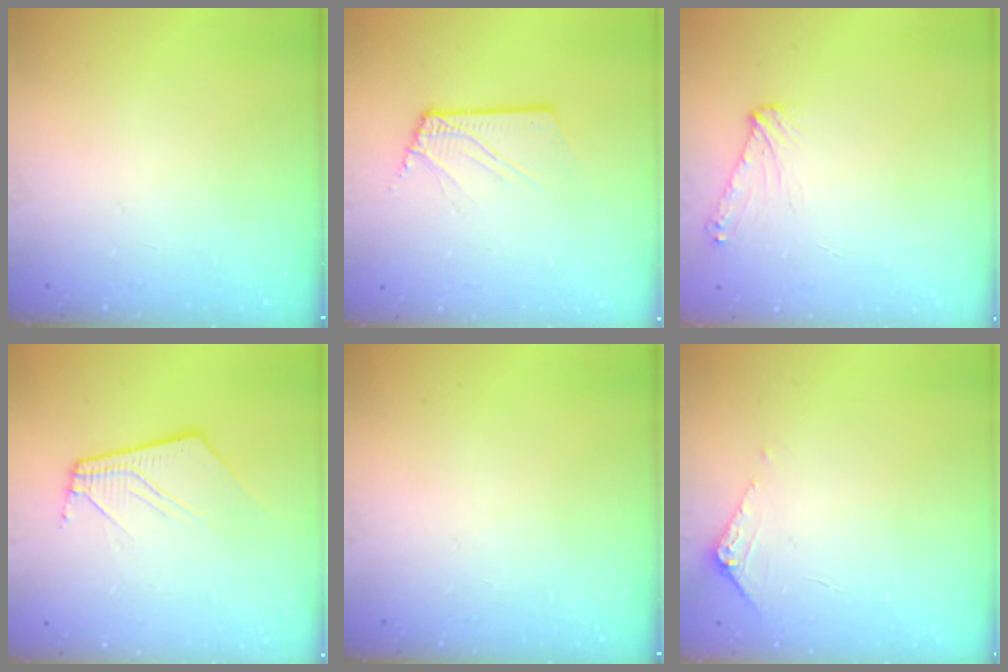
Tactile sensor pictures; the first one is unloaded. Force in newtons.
{"total": 2.5, "press": 2.5, "slide": 0.3}
{"total": 6.7, "press": 6.6, "slide": 1.1}
{"total": 10.2, "press": 10.1, "slide": 1.2}
{"total": 0.0}
{"total": 5.0, "press": 5.0, "slide": 0.5}